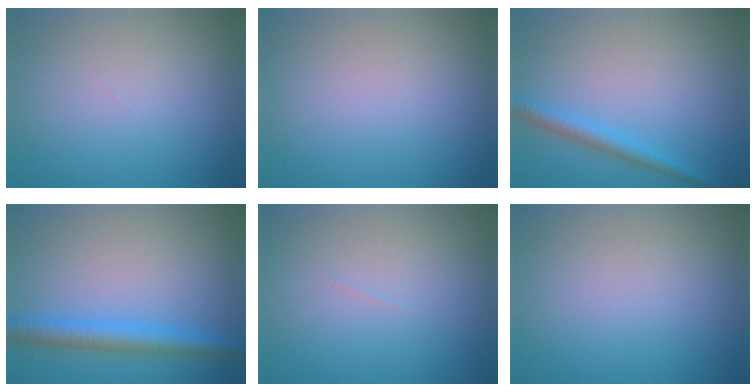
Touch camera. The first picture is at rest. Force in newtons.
{"total": 0.0}
{"total": 2.2, "press": 2.2, "slide": 0.1}
{"total": 3.7, "press": 3.7, "slide": 0.1}
{"total": 0.0}
{"total": 0.0}